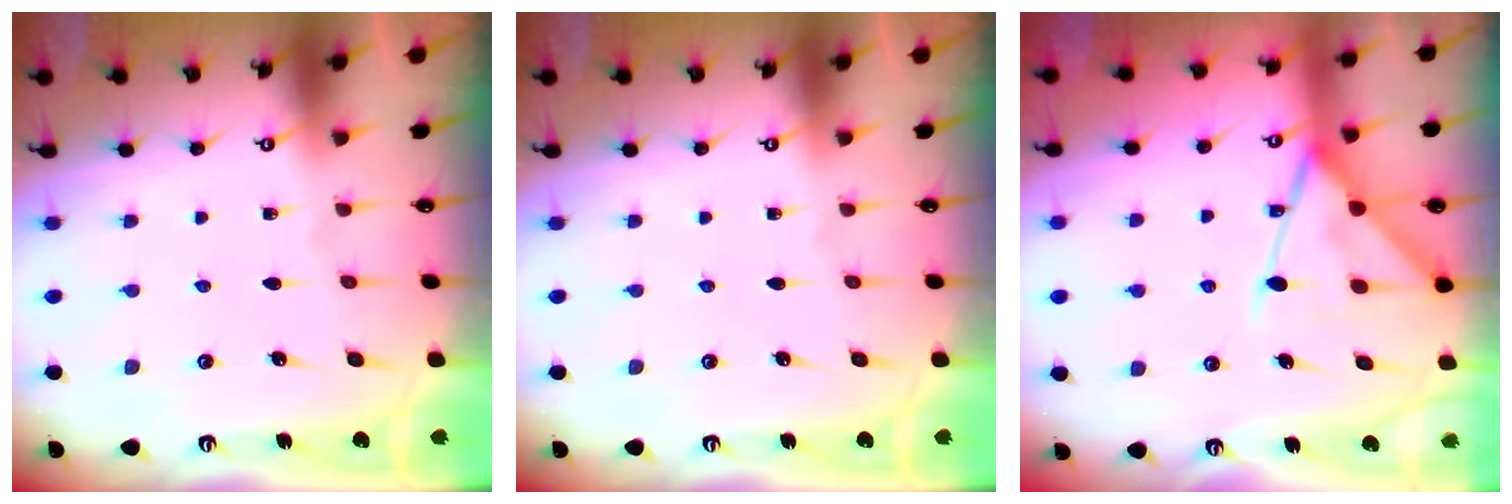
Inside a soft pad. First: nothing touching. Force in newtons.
{"total": 0.0}
{"total": 14.8, "press": 14.7, "slide": 1.2}